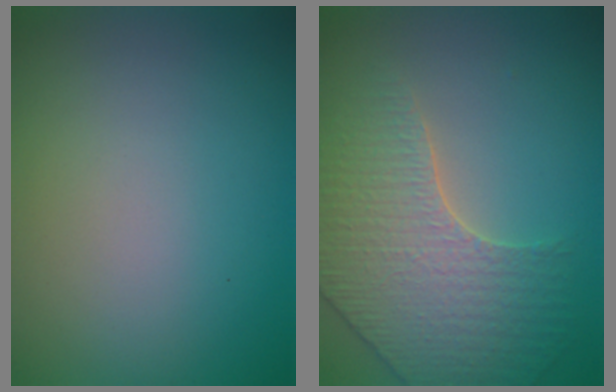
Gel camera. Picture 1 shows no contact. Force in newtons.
{"total": 4.0, "press": 4.0, "slide": 0.3}